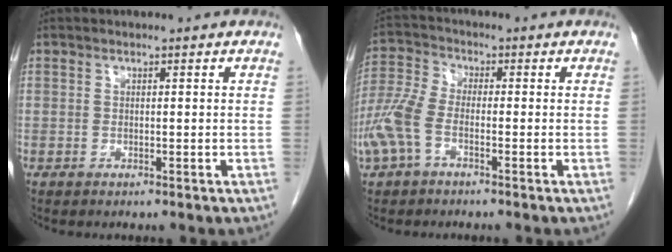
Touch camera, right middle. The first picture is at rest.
{"total": 6.4, "force": [-2.6, 3.1, 5.1], "torque": [-0.143, 0.004, -0.060]}